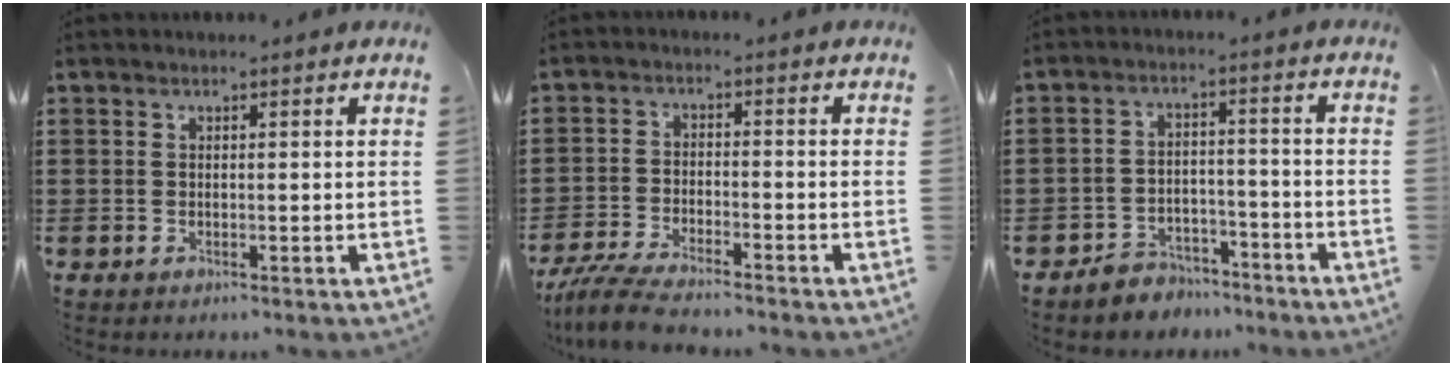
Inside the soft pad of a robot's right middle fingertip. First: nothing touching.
{"total": 5.2, "force": [-4.8, 0.5, 2.0], "torque": [-0.053, -0.009, -0.098]}
{"total": 4.2, "force": [-4.0, 1.2, -0.1], "torque": [-0.004, 0.008, -0.085]}